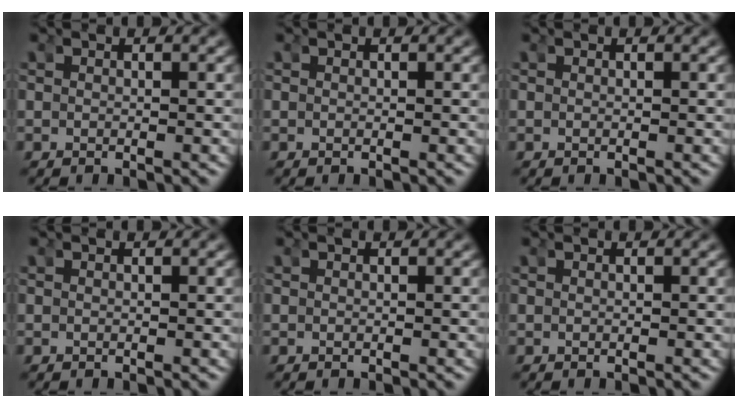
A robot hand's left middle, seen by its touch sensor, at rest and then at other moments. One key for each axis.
{"total": 0.0}
{"total": 0.0}
{"total": 0.0}
{"total": 0.0}
{"total": 0.0}